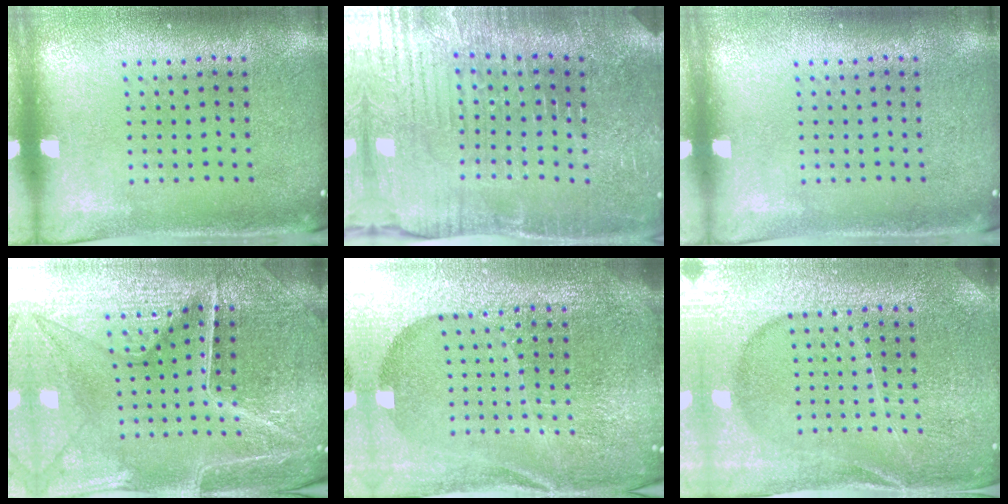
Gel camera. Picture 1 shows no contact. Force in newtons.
{"total": 4.1, "press": 4.1, "slide": 0.6}
{"total": 0.0}
{"total": 4.8, "press": 4.6, "slide": 1.3}
{"total": 6.5, "press": 5.7, "slide": 3.2}
{"total": 4.2, "press": 4.0, "slide": 1.2}